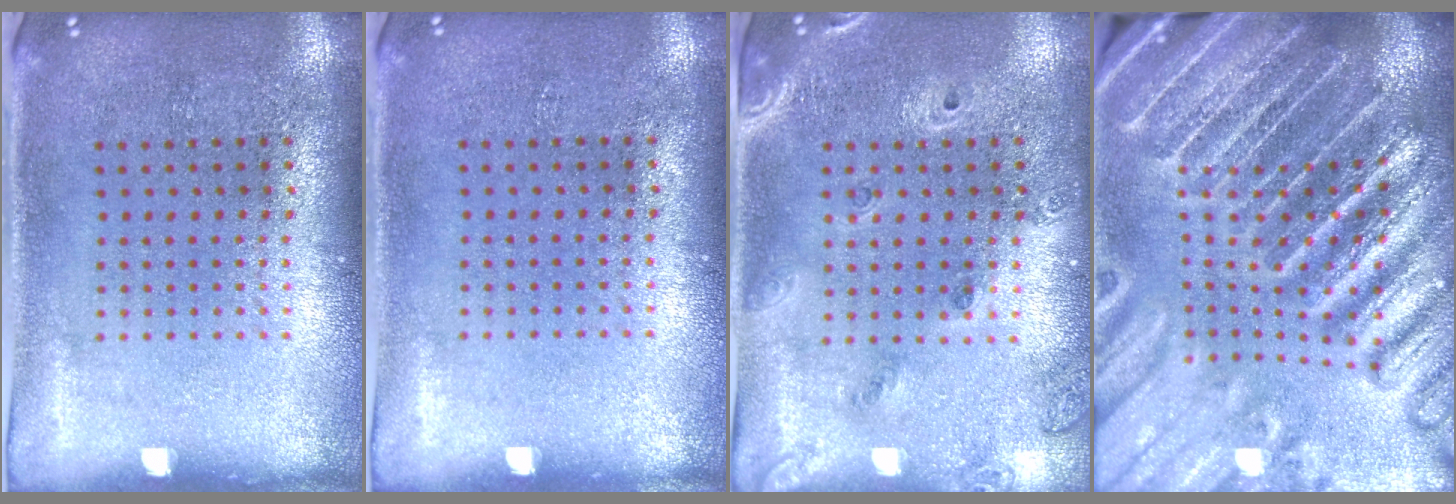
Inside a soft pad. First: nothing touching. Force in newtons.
{"total": 0.0}
{"total": 1.6, "press": 1.5, "slide": 0.7}
{"total": 5.4, "press": 4.7, "slide": 2.6}